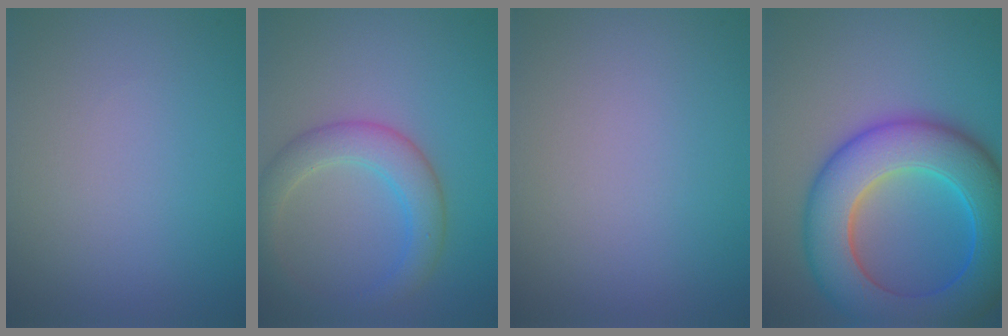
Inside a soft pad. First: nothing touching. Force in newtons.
{"total": 4.0, "press": 4.0, "slide": 0.4}
{"total": 0.0}
{"total": 11.6, "press": 11.6, "slide": 0.2}